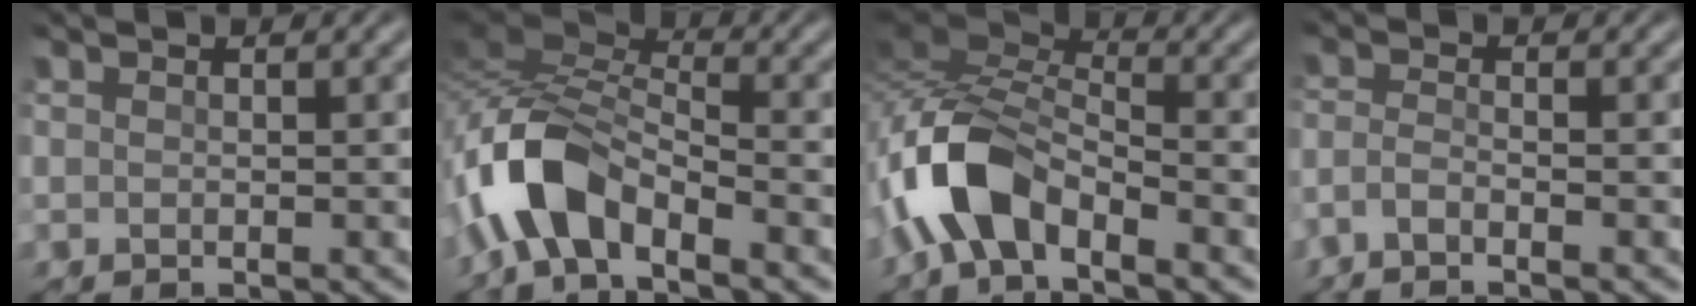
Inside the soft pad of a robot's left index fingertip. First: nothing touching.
{"total": 6.9, "force": [-4.4, 2.2, 4.7], "torque": [-0.105, 0.010, -0.099]}
{"total": 7.0, "force": [-4.4, 2.6, 4.8], "torque": [-0.108, 0.009, -0.099]}
{"total": 1.7, "force": [-1.4, -0.8, 0.5], "torque": [-0.020, 0.004, -0.031]}